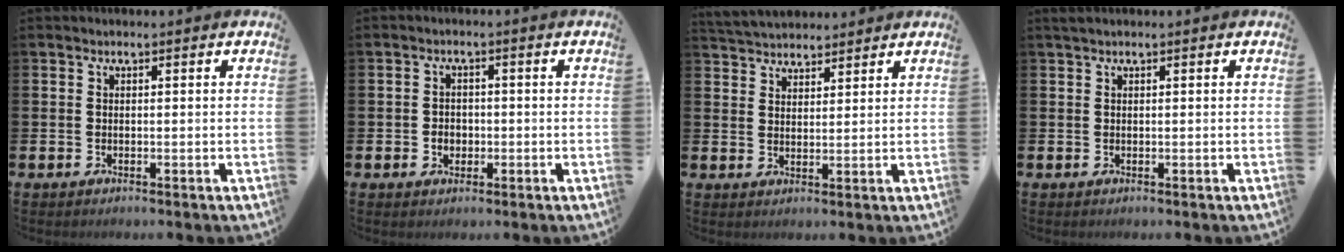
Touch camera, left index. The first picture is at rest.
{"total": 2.1, "force": [-0.5, 1.8, 0.9], "torque": [-0.005, 0.000, -0.016]}
{"total": 4.1, "force": [3.9, 1.0, -0.3], "torque": [-0.012, -0.015, 0.074]}
{"total": 0.9, "force": [0.7, 0.1, 0.5], "torque": [-0.013, 0.005, 0.013]}